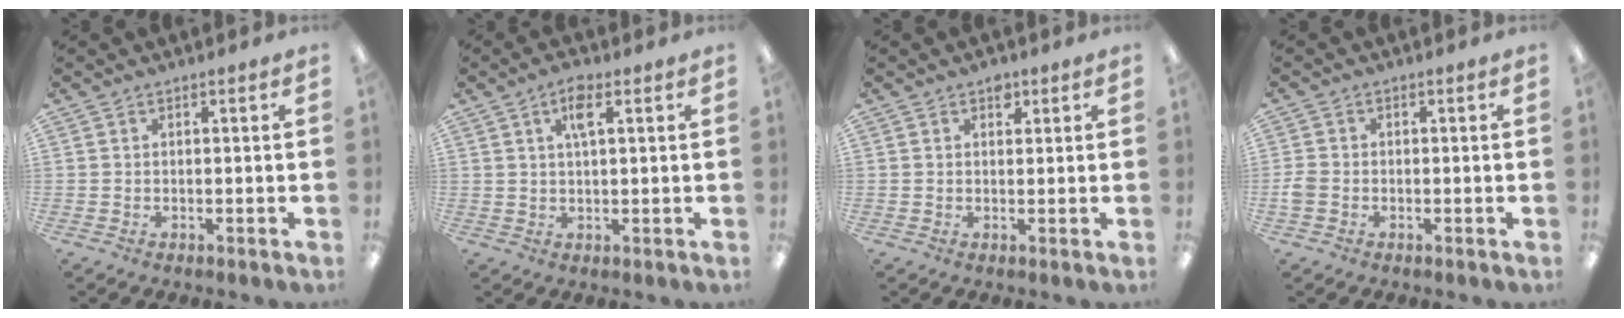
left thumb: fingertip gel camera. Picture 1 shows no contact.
{"total": 4.8, "force": [2.3, 1.6, 3.9], "torque": [-0.070, 0.001, 0.034]}
{"total": 2.2, "force": [1.4, 1.4, 0.9], "torque": [-0.002, -0.003, 0.022]}
{"total": 2.7, "force": [-0.9, 2.1, 1.5], "torque": [-0.022, 0.008, -0.015]}